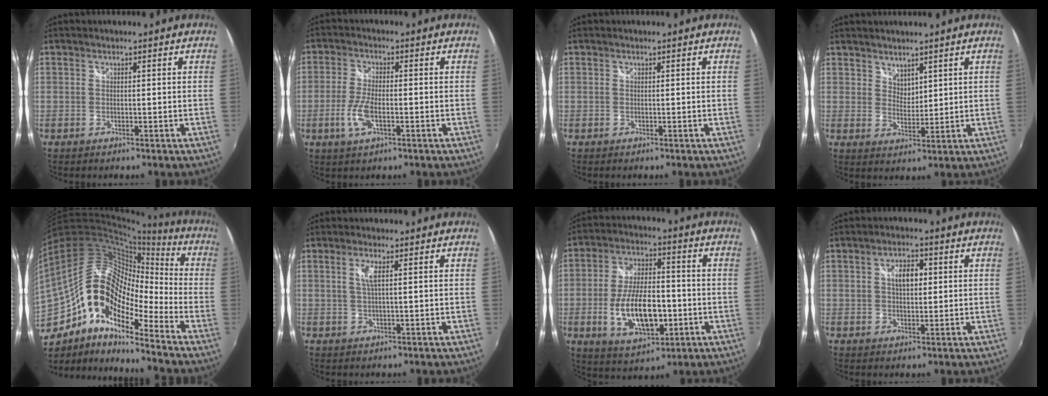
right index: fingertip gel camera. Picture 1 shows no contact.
{"total": 6.0, "force": [-2.0, 2.2, 5.2], "torque": [-0.116, -0.006, -0.039]}
{"total": 0.0}
{"total": 2.1, "force": [1.9, 0.5, 0.8], "torque": [-0.011, 0.000, 0.033]}
{"total": 19.5, "force": [-9.6, 9.3, 14.3], "torque": [-0.249, -0.012, -0.193]}
{"total": 2.3, "force": [0.6, -0.1, 2.2], "torque": [-0.043, -0.002, 0.012]}
{"total": 14.5, "force": [-3.6, 6.8, 12.4], "torque": [-0.241, -0.005, -0.050]}
{"total": 4.8, "force": [0.8, 3.0, 3.6], "torque": [-0.056, 0.009, 0.013]}